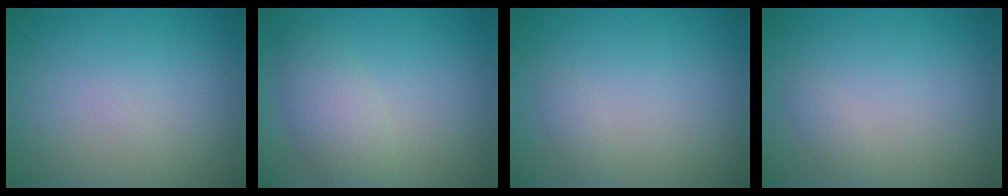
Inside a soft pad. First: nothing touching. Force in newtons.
{"total": 3.3, "press": 3.3, "slide": 0.2}
{"total": 0.7, "press": 0.7, "slide": 0.0}
{"total": 0.8, "press": 0.8, "slide": 0.0}